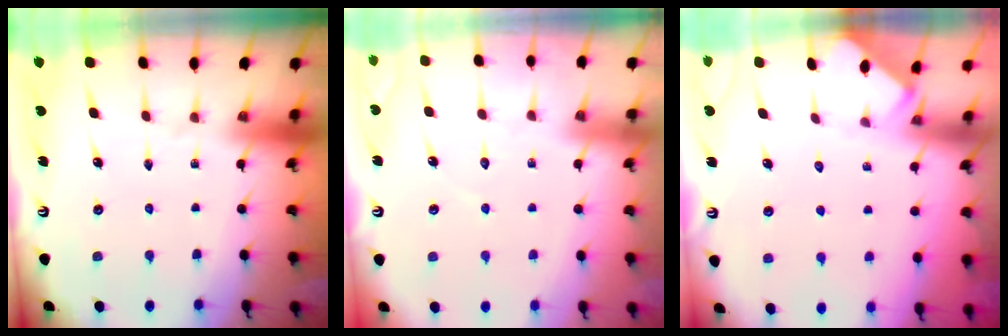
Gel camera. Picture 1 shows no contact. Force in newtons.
{"total": 4.8, "press": 4.8, "slide": 0.6}
{"total": 2.7, "press": 2.6, "slide": 0.4}